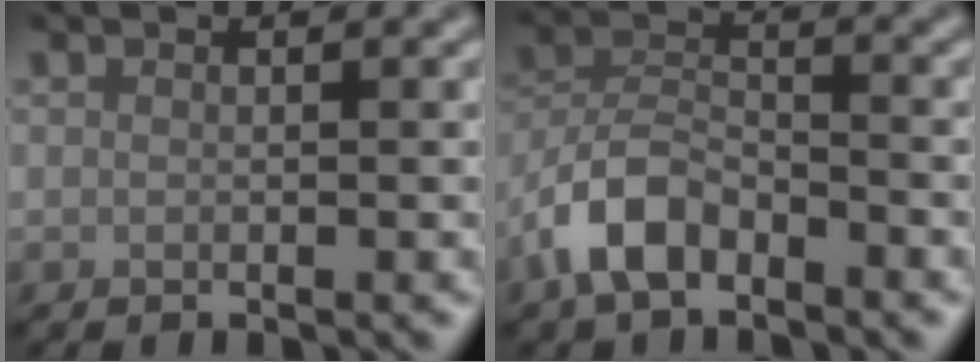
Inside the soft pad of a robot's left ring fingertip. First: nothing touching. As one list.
[{"total": 5.0, "force": [-3.3, 2.5, 2.9], "torque": [-0.054, 0.005, -0.074]}]